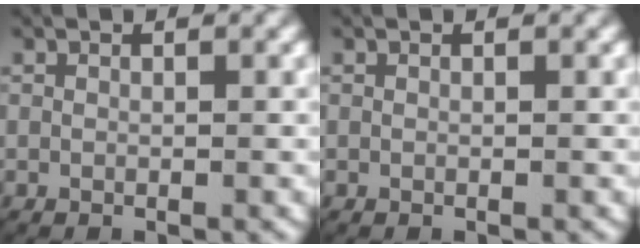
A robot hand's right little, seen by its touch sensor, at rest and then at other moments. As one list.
[{"total": 0.0}]